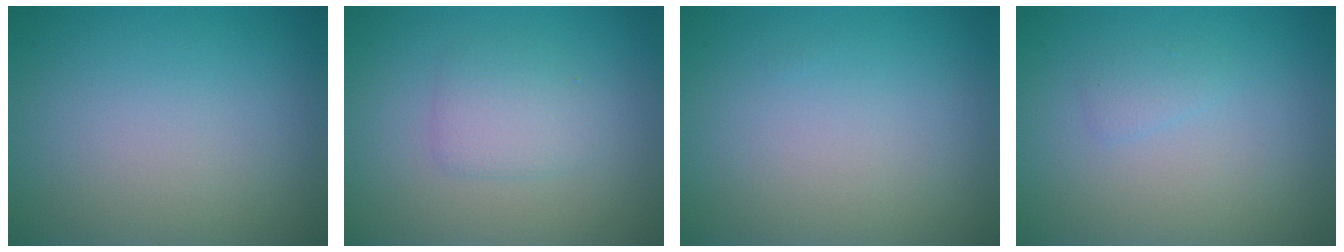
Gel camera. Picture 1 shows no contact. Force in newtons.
{"total": 2.0, "press": 2.0, "slide": 0.2}
{"total": 0.0}
{"total": 0.9, "press": 0.9, "slide": 0.1}